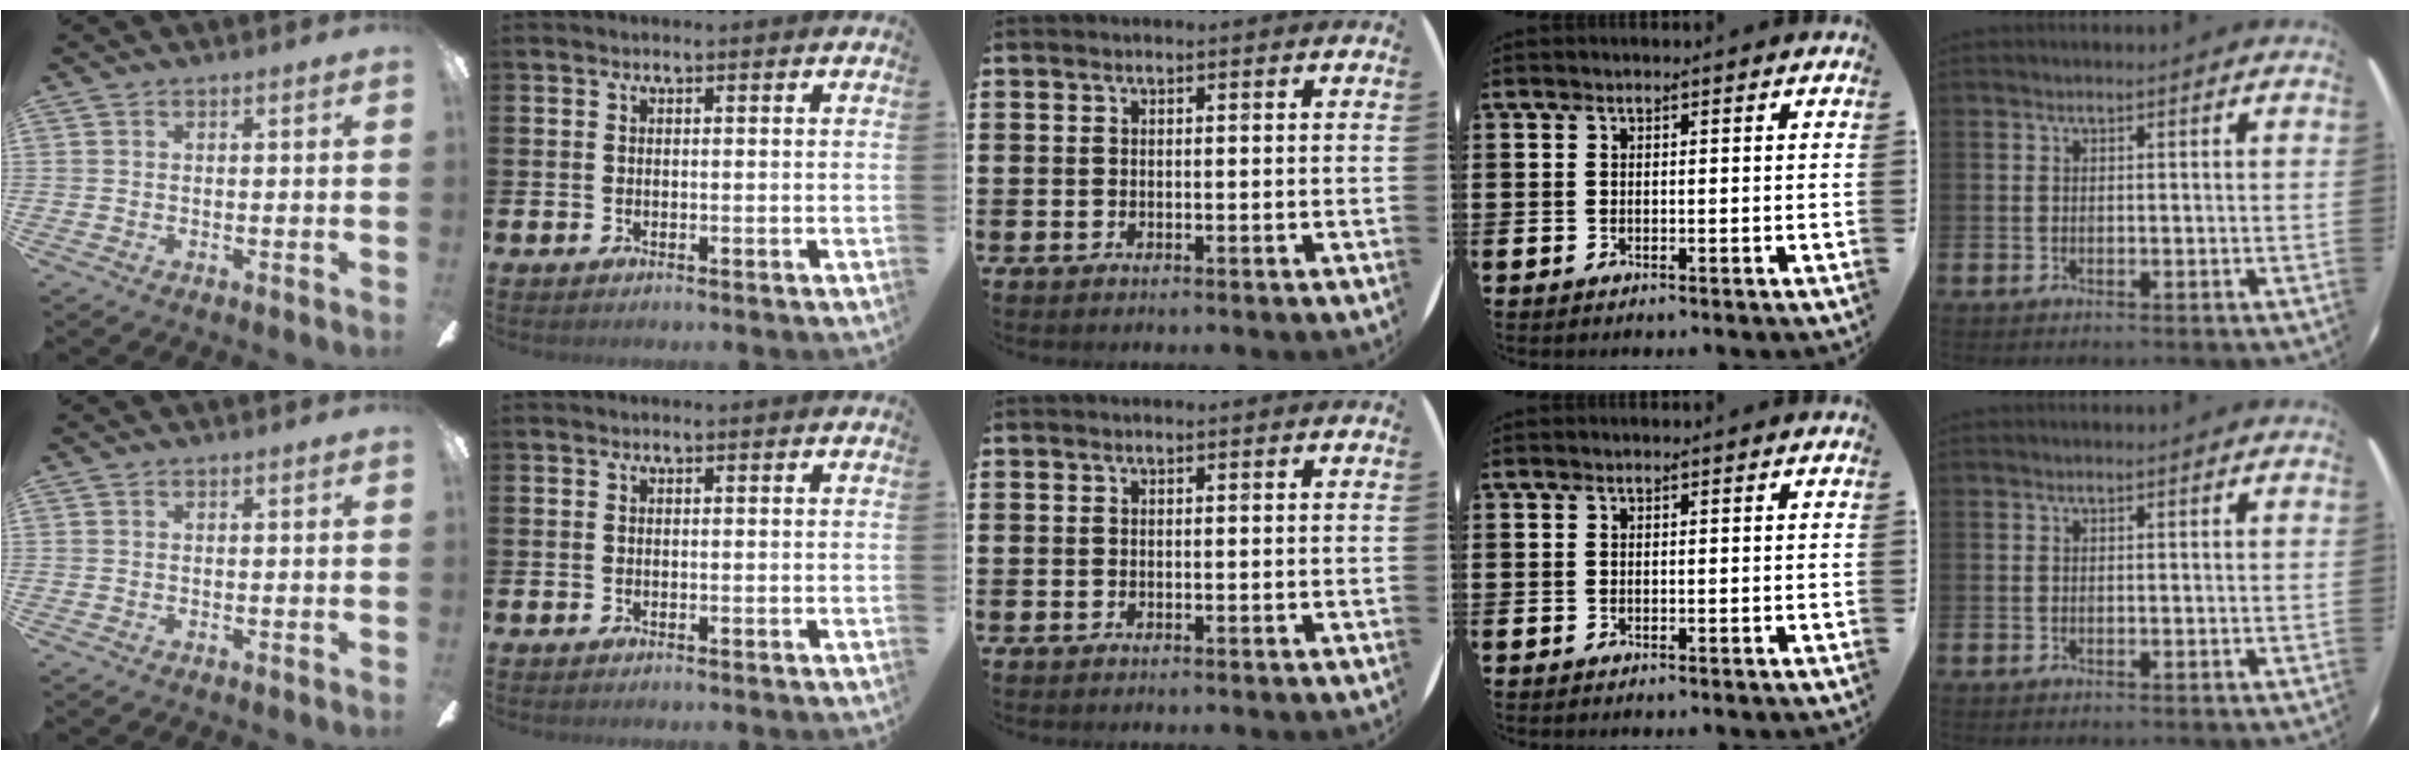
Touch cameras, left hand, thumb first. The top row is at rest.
{}